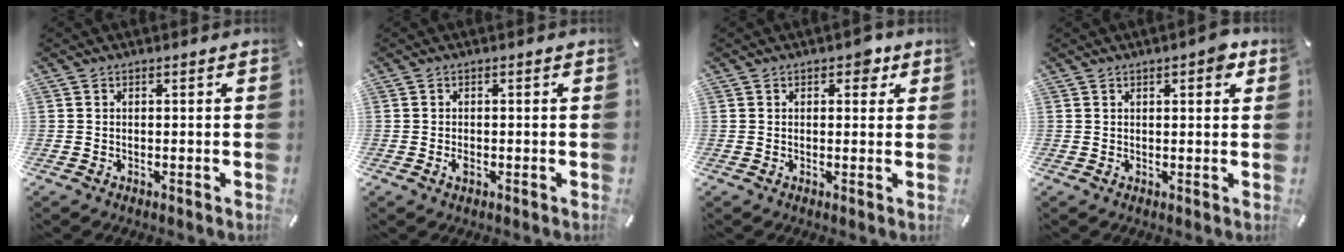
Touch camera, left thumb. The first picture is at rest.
{"total": 1.3, "force": [-0.4, 0.8, 1.0], "torque": [-0.026, -0.003, -0.010]}
{"total": 3.4, "force": [1.6, 2.1, 2.2], "torque": [-0.016, -0.003, 0.019]}
{"total": 3.4, "force": [1.6, 1.3, 2.6], "torque": [-0.040, 0.001, 0.023]}